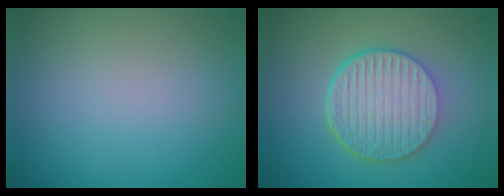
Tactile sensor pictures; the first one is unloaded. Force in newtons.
{"total": 6.5, "press": 4.8, "slide": 4.5}